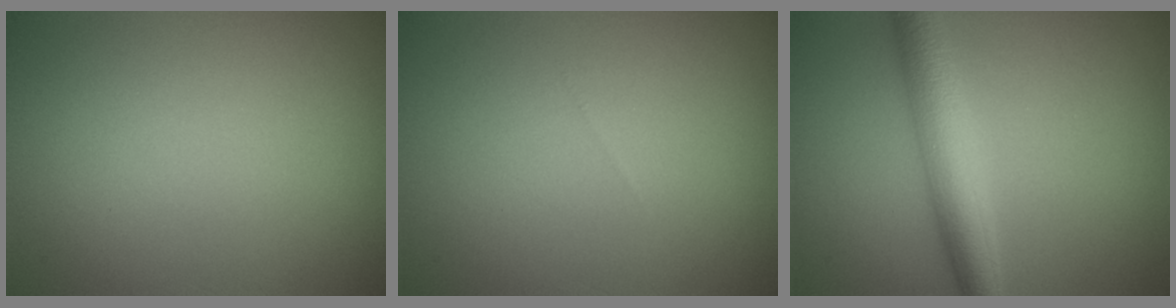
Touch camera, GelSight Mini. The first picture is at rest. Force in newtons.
{"total": 0.0}
{"total": 4.9, "press": 4.9, "slide": 0.0}